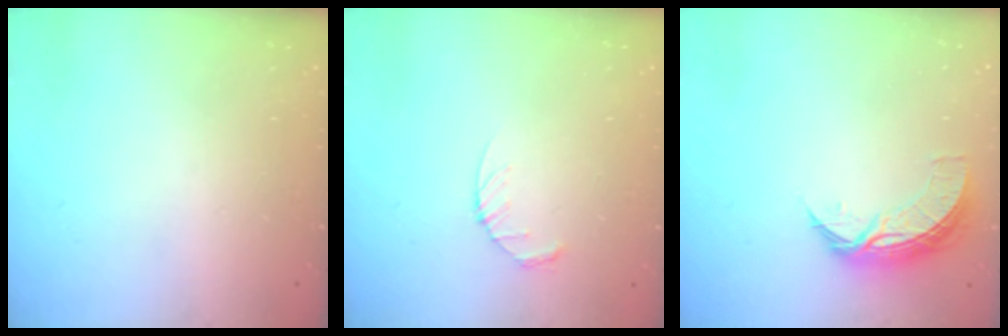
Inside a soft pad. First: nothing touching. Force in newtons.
{"total": 3.4, "press": 3.4, "slide": 0.5}
{"total": 7.9, "press": 7.9, "slide": 0.3}